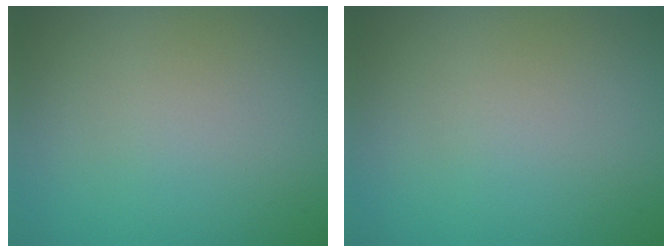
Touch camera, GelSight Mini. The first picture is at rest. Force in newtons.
{"total": 0.0}